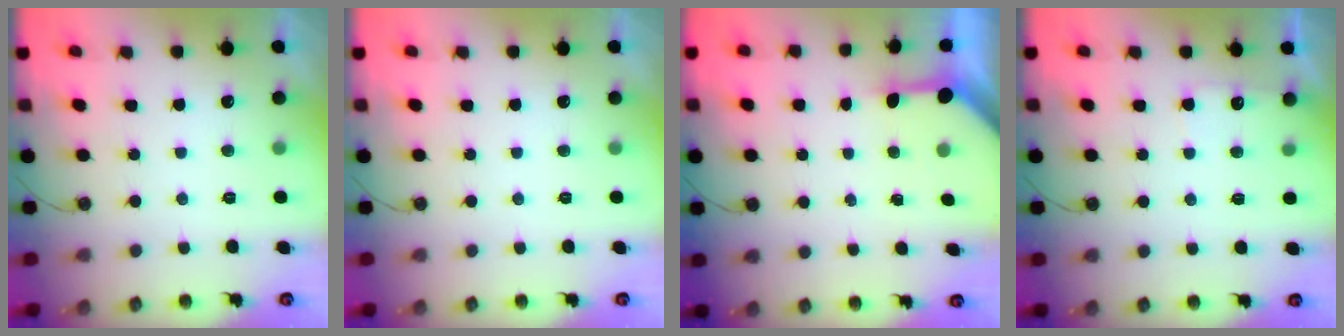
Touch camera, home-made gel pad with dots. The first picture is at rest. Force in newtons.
{"total": 0.0}
{"total": 3.8, "press": 3.7, "slide": 0.3}
{"total": 4.8, "press": 4.7, "slide": 0.6}